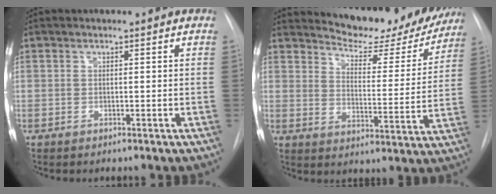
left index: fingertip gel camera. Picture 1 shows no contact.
{"total": 15.7, "force": [14.9, 3.4, 3.6], "torque": [-0.044, -0.037, 0.185]}